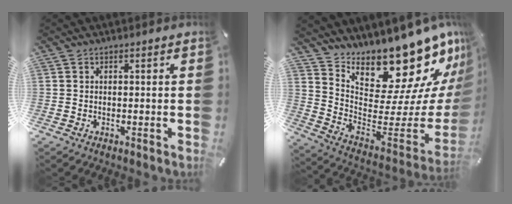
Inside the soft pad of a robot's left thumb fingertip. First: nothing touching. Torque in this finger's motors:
{"motor_torque": [3.94, 1.07, 1.64, -1.13, 0.22]}